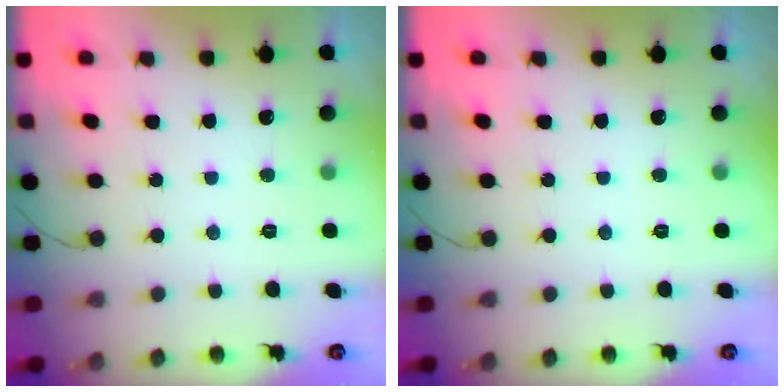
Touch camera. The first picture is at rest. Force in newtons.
{"total": 0.0}